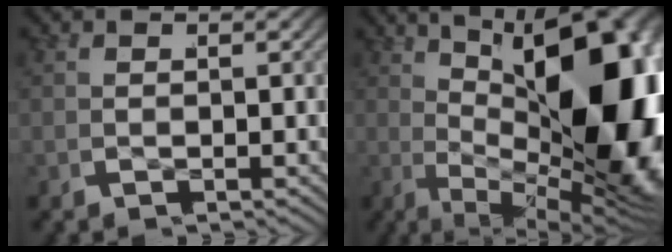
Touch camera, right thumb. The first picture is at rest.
{"total": 23.9, "force": [-0.6, 12.1, 20.6], "torque": [-0.288, -0.050, 0.025]}